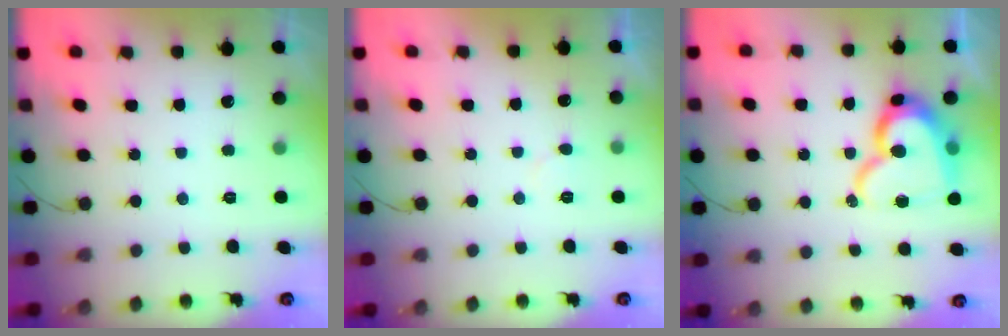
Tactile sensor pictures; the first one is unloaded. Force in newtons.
{"total": 4.1, "press": 4.1, "slide": 0.2}
{"total": 17.4, "press": 17.3, "slide": 1.6}